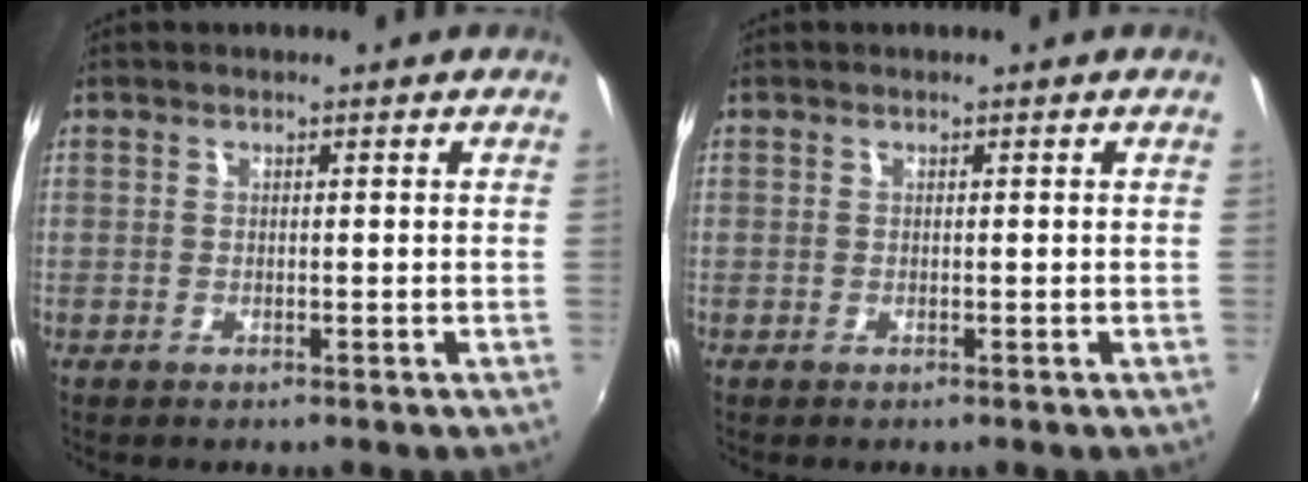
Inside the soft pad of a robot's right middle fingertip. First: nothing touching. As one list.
[{"total": 0.0}]